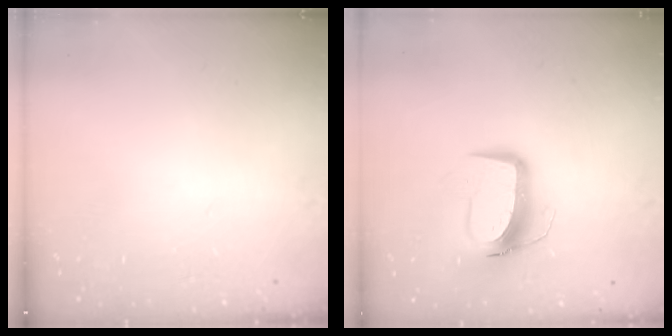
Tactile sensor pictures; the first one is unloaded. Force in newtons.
{"total": 11.7, "press": 11.6, "slide": 1.5}